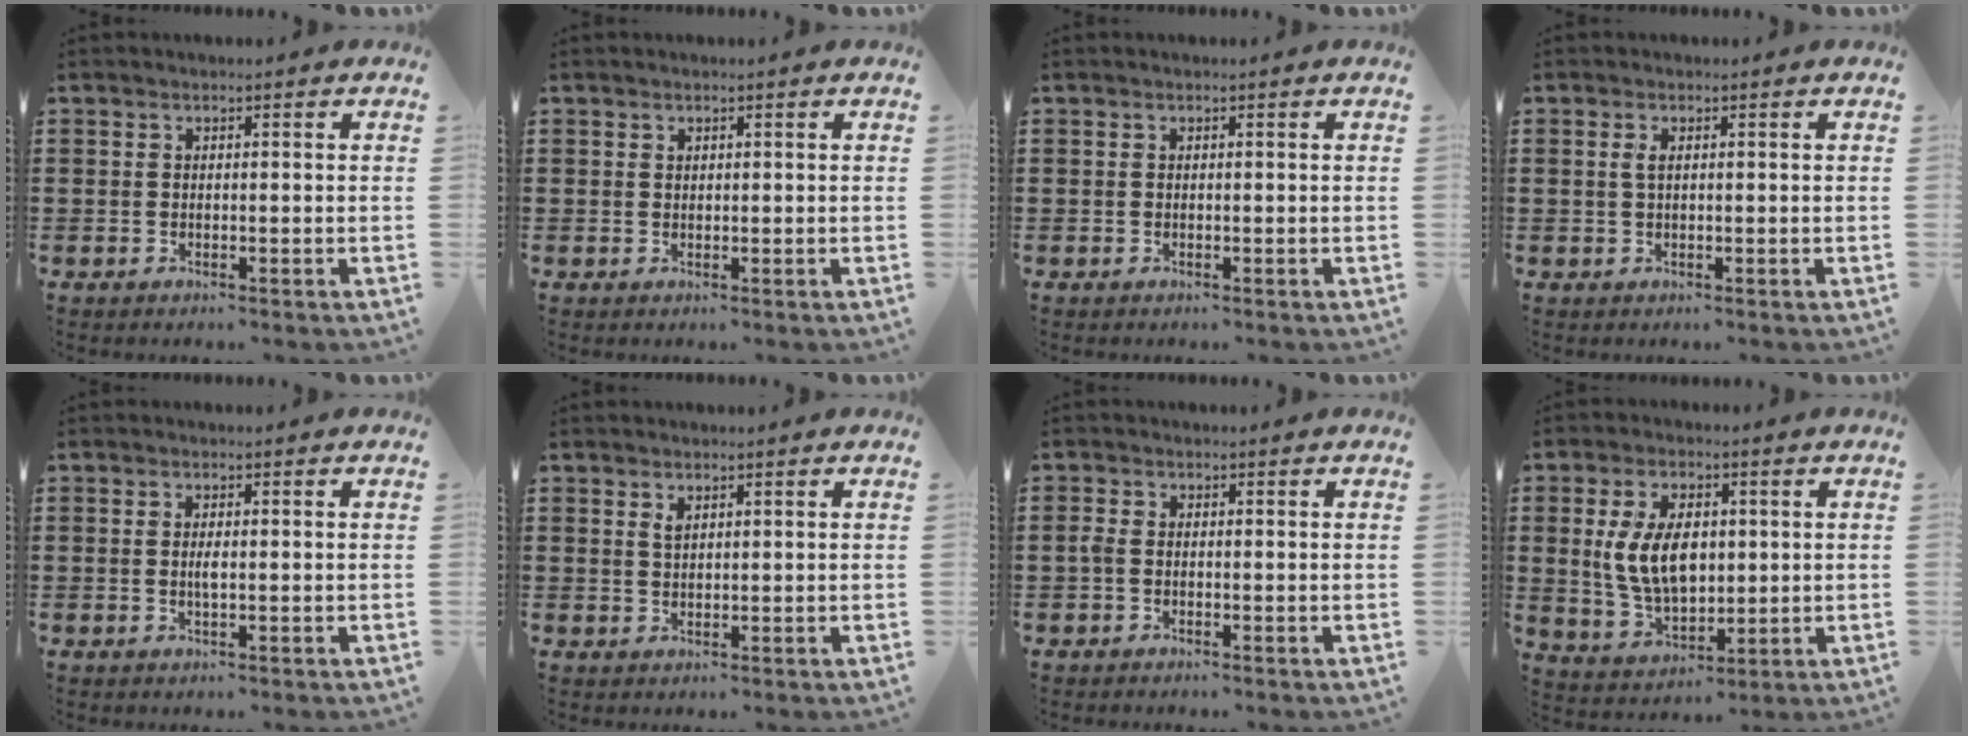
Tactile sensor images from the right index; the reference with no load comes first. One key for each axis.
{"total": 0.6, "fx": 0.4, "fy": 0.4, "fz": 0.1, "tx": -0.003, "ty": 0.002, "tz": 0.008}
{"total": 0.0}
{"total": 1.3, "fx": 0.3, "fy": 0.4, "fz": 1.2, "tx": -0.025, "ty": 0.003, "tz": 0.004}
{"total": 1.6, "fx": -0.1, "fy": 0.4, "fz": 1.6, "tx": -0.029, "ty": 0.000, "tz": -0.003}
{"total": 1.3, "fx": 0.8, "fy": 0.6, "fz": 0.8, "tx": -0.019, "ty": 0.003, "tz": 0.014}
{"total": 1.2, "fx": -0.5, "fy": 0.7, "fz": 0.9, "tx": -0.027, "ty": -0.003, "tz": -0.012}
{"total": 9.2, "fx": 1.1, "fy": 5.4, "fz": 7.3, "tx": -0.158, "ty": 0.007, "tz": 0.016}